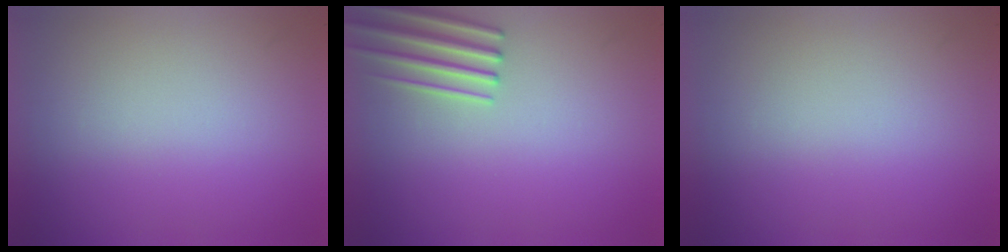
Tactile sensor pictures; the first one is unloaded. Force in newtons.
{"total": 2.7}
{"total": 0.0}